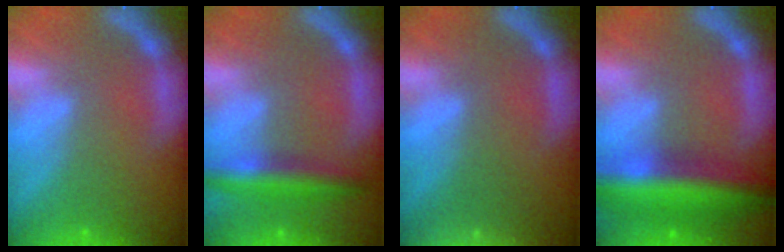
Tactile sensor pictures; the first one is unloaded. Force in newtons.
{"total": 4.4}
{"total": 7.4}
{"total": 9.0}